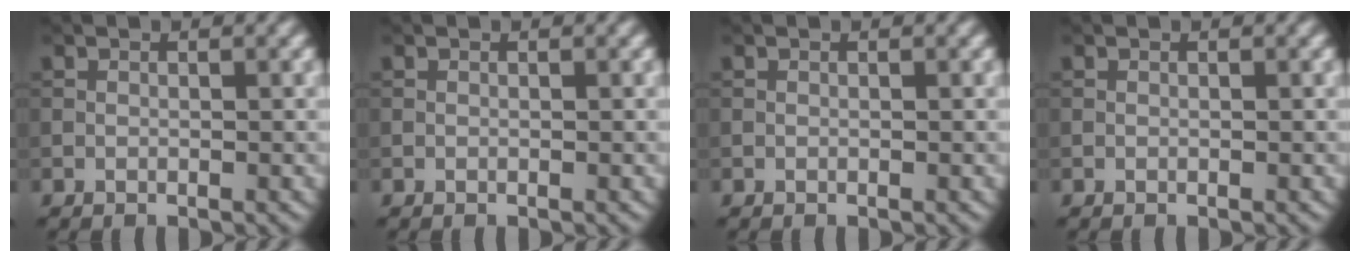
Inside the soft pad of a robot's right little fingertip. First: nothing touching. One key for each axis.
{"total": 0.0}
{"total": 0.0}
{"total": 0.0}